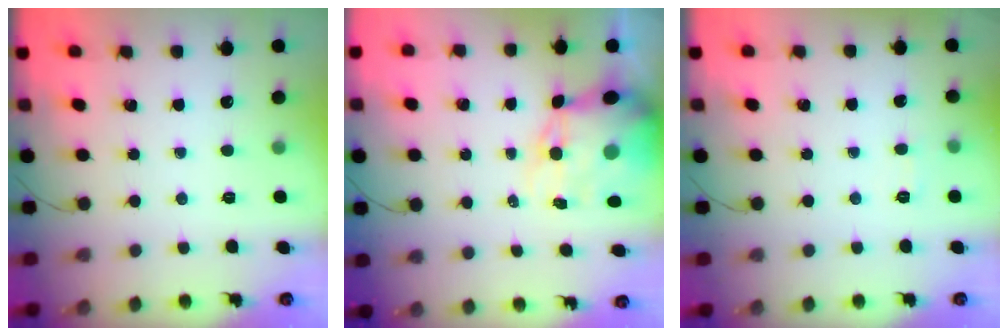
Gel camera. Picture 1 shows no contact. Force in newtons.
{"total": 12.1, "press": 11.7, "slide": 3.0}
{"total": 4.3, "press": 4.1, "slide": 1.2}